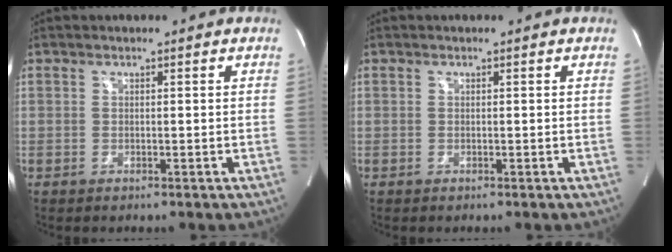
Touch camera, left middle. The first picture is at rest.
{"total": 0.0}